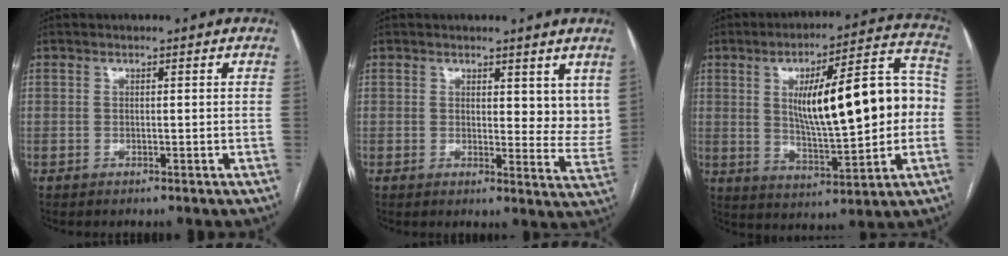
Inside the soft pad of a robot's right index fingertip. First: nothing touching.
{"total": 6.4, "force": [3.9, 3.0, 4.2], "torque": [-0.036, -0.026, 0.048]}
{"total": 19.7, "force": [1.4, 4.6, 19.1], "torque": [-0.289, 0.035, 0.029]}